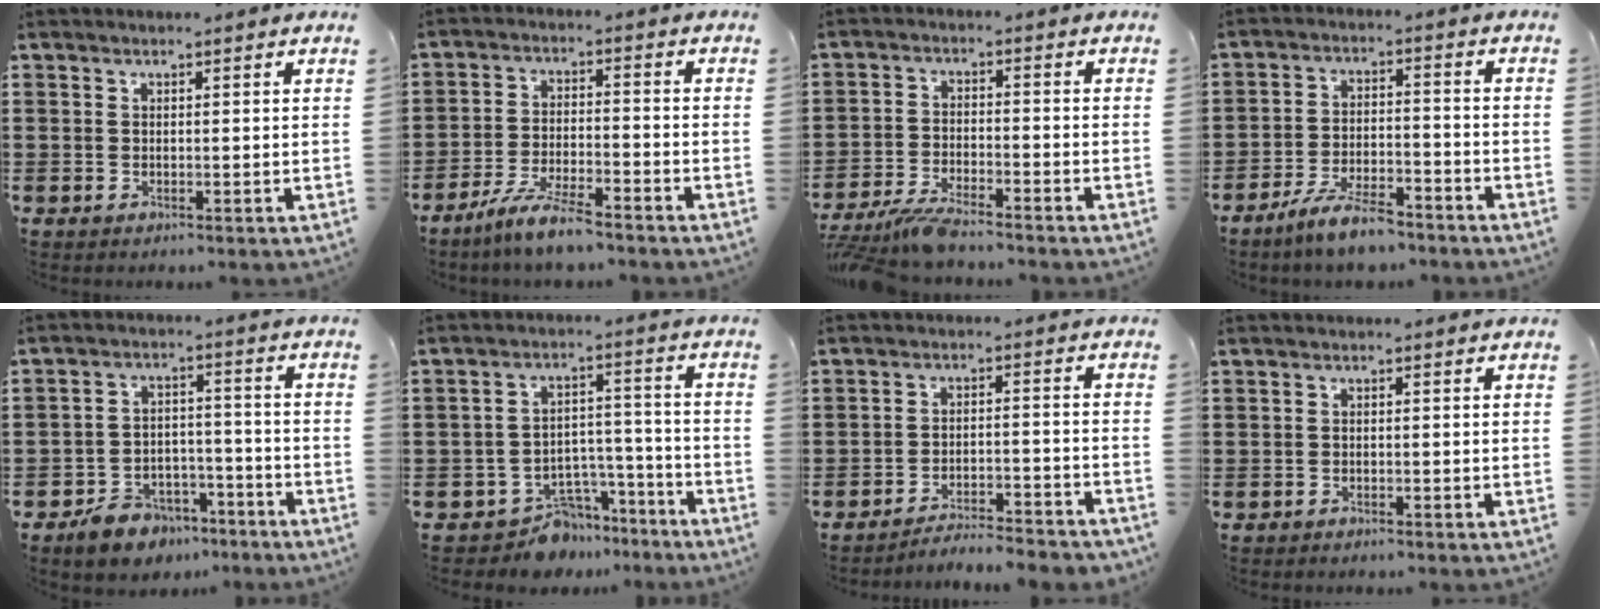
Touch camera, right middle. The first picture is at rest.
{"total": 6.7, "force": [-5.8, 0.5, 3.4], "torque": [-0.079, -0.010, -0.113]}
{"total": 5.1, "force": [-4.7, 0.0, 2.0], "torque": [-0.060, -0.018, -0.095]}
{"total": 7.0, "force": [-6.0, 1.2, 3.4], "torque": [-0.079, -0.001, -0.116]}
{"total": 6.0, "force": [-5.3, 2.6, 0.7], "torque": [-0.013, 0.028, -0.105]}
{"total": 6.9, "force": [-6.2, 2.8, 1.0], "torque": [-0.016, 0.030, -0.119]}
{"total": 4.3, "force": [-4.2, 0.1, 0.4], "torque": [-0.011, 0.003, -0.090]}
{"total": 1.0, "force": [-1.0, 0.3, -0.1], "torque": [-0.001, 0.004, -0.023]}